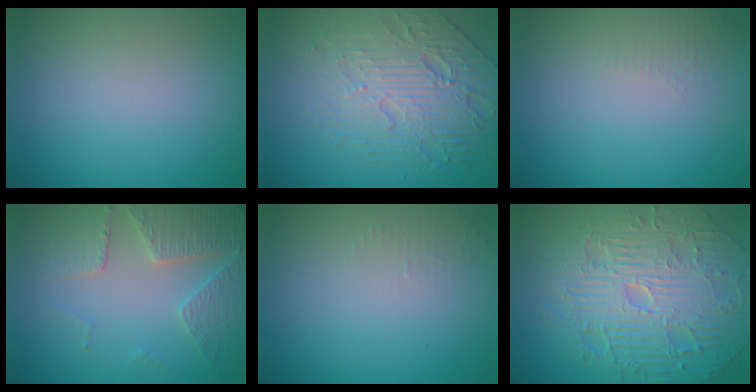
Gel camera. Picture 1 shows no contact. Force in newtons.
{"total": 6.8, "press": 4.9, "slide": 4.7}
{"total": 1.0, "press": 0.9, "slide": 0.3}
{"total": 4.0, "press": 3.9, "slide": 0.7}
{"total": 1.0, "press": 0.9, "slide": 0.3}
{"total": 11.2, "press": 7.2, "slide": 8.6}